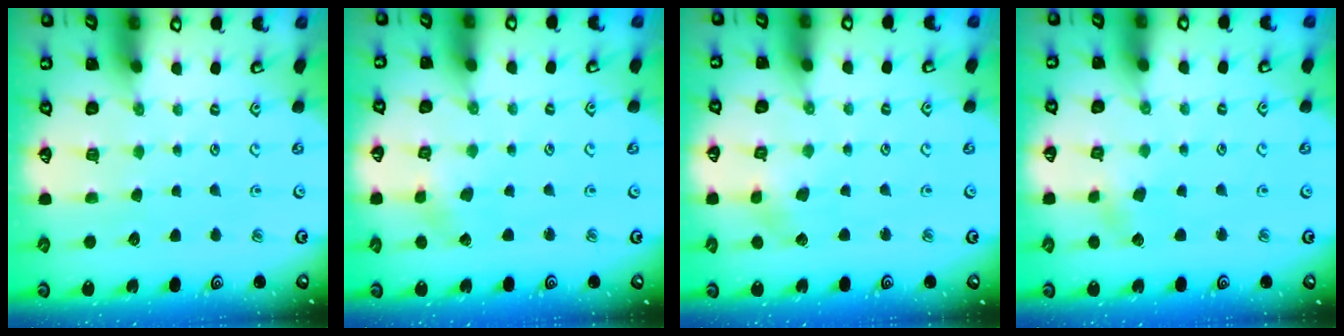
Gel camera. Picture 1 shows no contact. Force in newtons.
{"total": 2.0, "press": 2.0, "slide": 0.3}
{"total": 3.0, "press": 3.0, "slide": 0.2}
{"total": 2.5, "press": 2.5, "slide": 0.4}